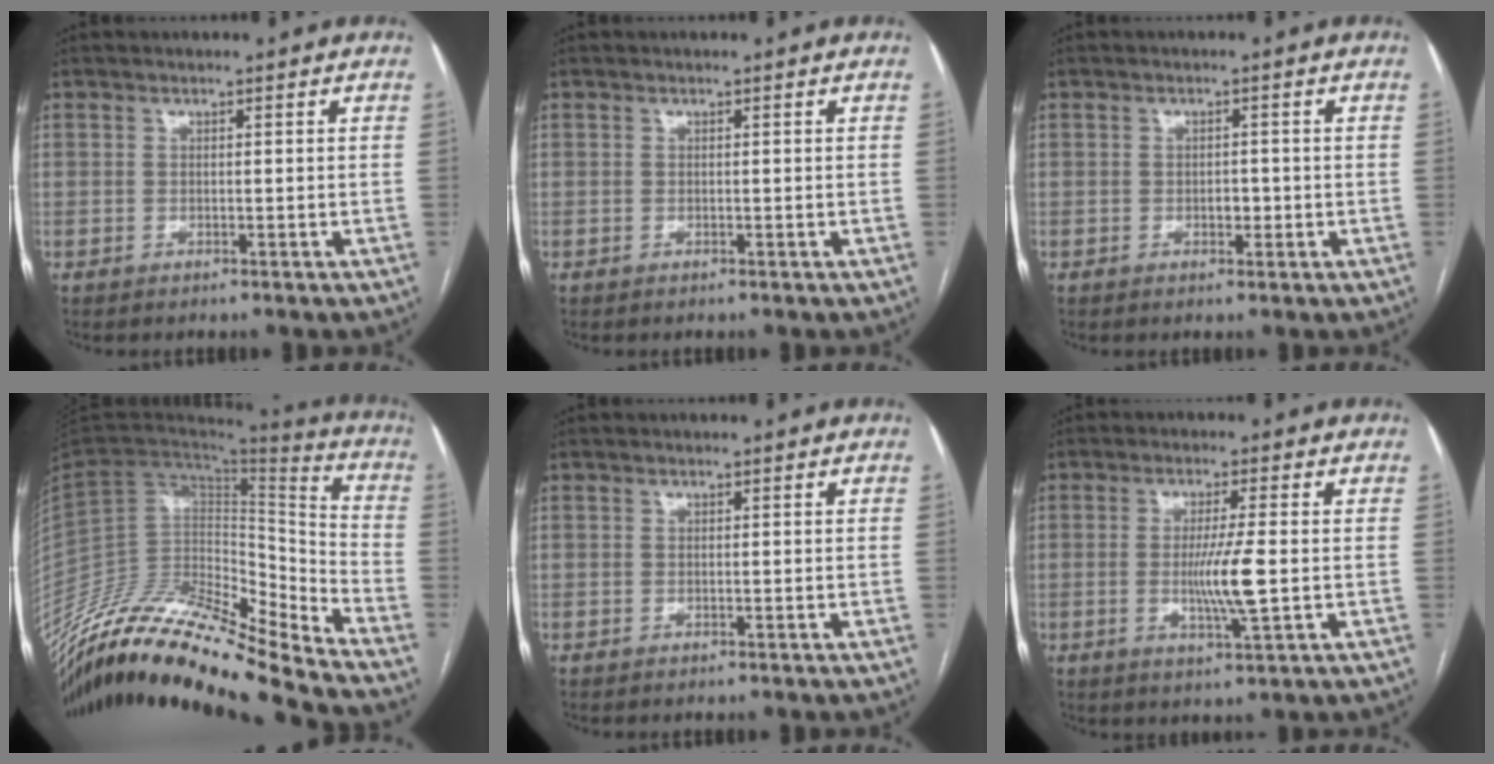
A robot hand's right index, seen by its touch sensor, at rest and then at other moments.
{"total": 0.0}
{"total": 1.6, "force": [-0.4, 1.0, 1.2], "torque": [-0.017, 0.002, -0.005]}
{"total": 24.3, "force": [-21.6, 2.2, 11.0], "torque": [-0.210, 0.004, -0.376]}
{"total": 0.0}
{"total": 6.7, "force": [-0.7, -0.2, 6.6], "torque": [-0.126, -0.014, -0.014]}